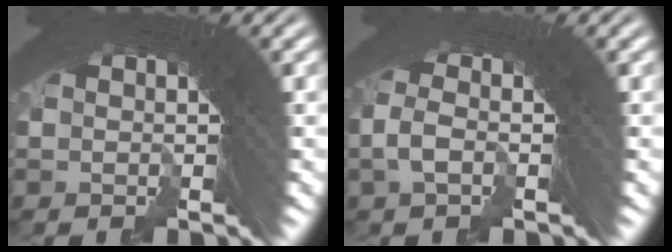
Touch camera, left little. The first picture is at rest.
{"total": 1.3, "force": [-0.9, -0.1, 0.9], "torque": [-0.018, 0.003, -0.015]}